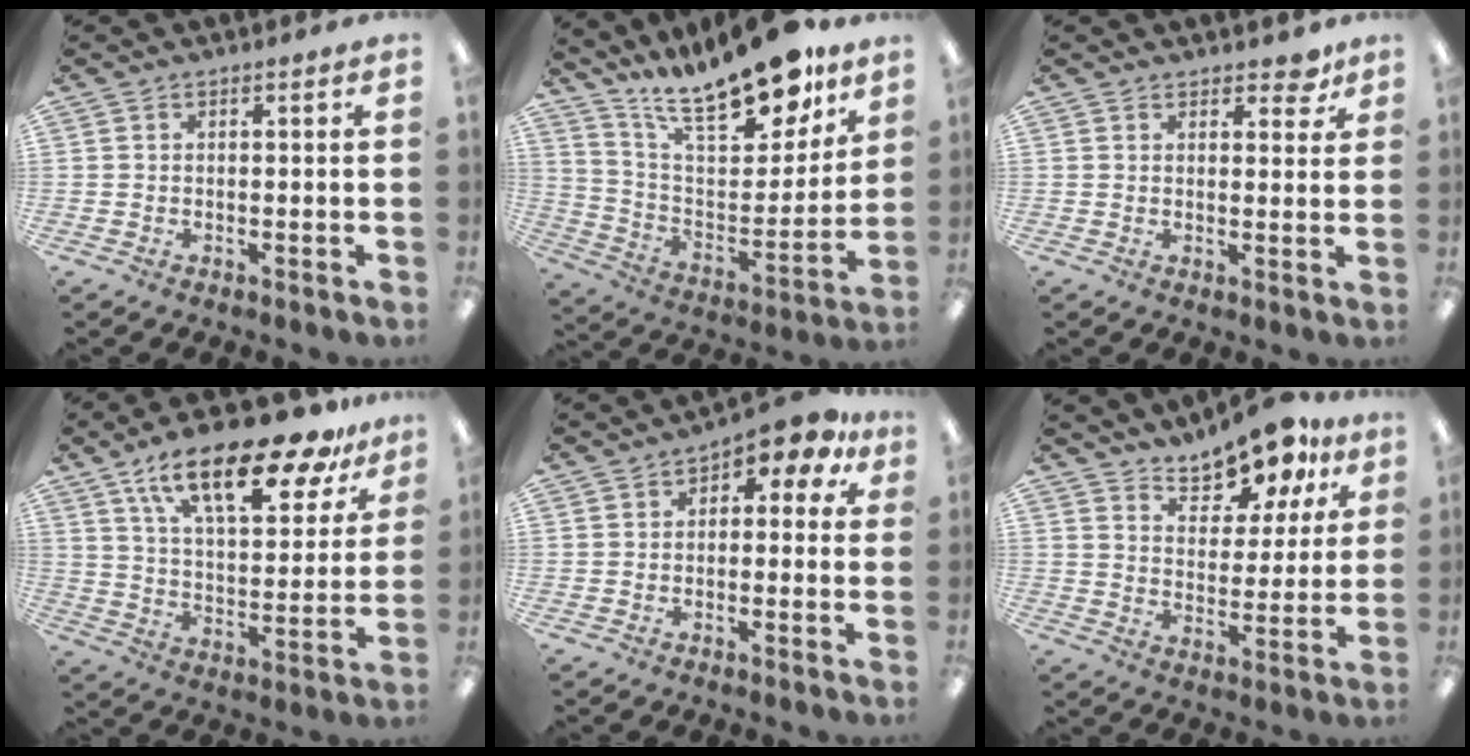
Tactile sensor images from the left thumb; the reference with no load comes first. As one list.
[{"total": 22.3, "force": [17.6, 7.0, 11.8], "torque": [-0.197, -0.113, 0.303]}, {"total": 4.2, "force": [3.3, 2.0, 1.8], "torque": [-0.009, -0.016, 0.055]}, {"total": 22.3, "force": [15.4, 7.8, 14.1], "torque": [-0.223, -0.085, 0.255]}, {"total": 5.9, "force": [2.8, 2.8, 4.4], "torque": [-0.059, -0.015, 0.040]}, {"total": 12.1, "force": [10.6, 4.2, 3.9], "torque": [-0.060, -0.079, 0.196]}]